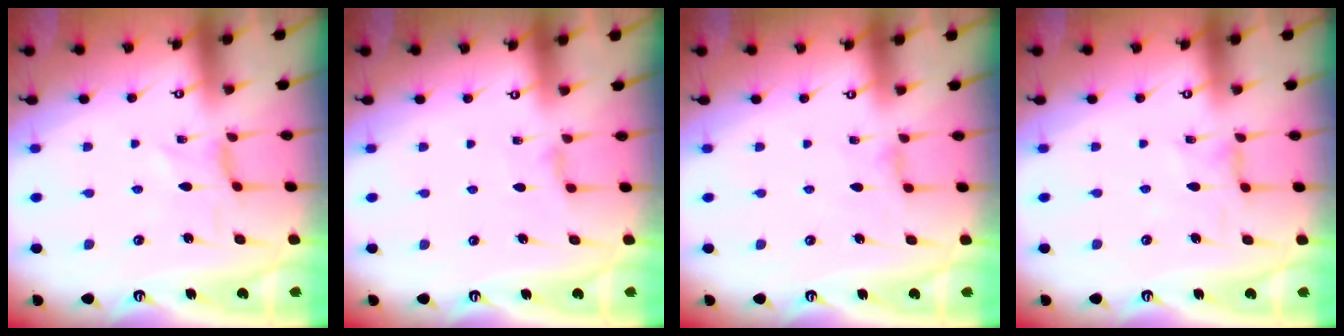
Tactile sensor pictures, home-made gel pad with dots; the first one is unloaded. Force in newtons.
{"total": 3.0, "press": 2.9, "slide": 0.5}
{"total": 2.3, "press": 2.2, "slide": 0.4}
{"total": 1.6, "press": 1.6, "slide": 0.3}